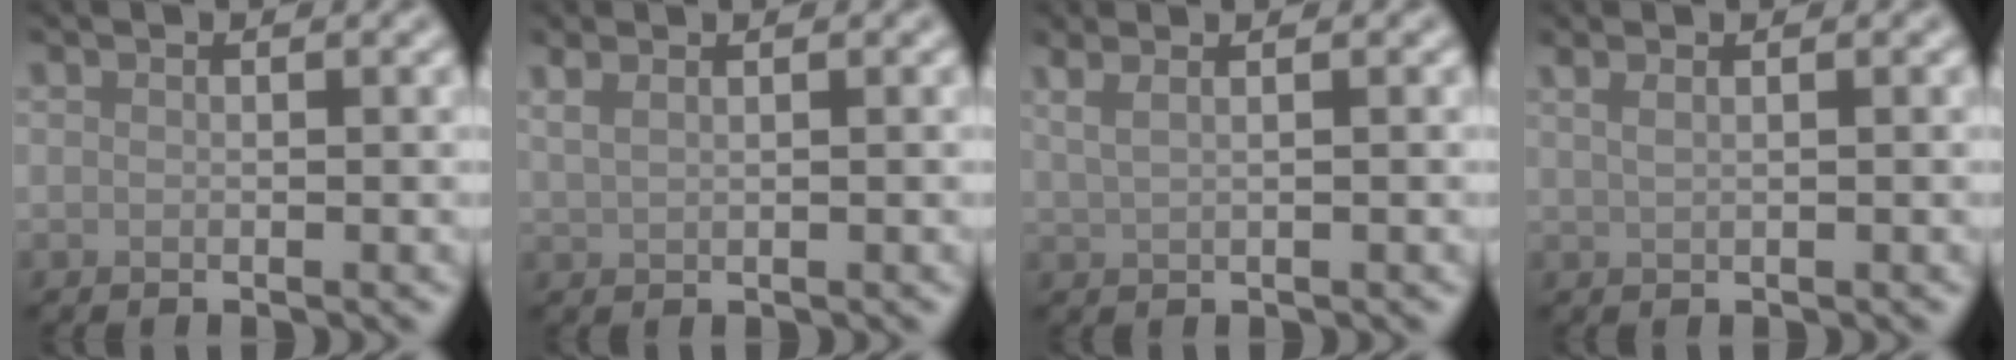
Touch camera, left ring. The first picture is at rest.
{"total": 1.8, "force": [1.3, 0.7, 1.1], "torque": [-0.019, 0.000, 0.019]}
{"total": 3.8, "force": [2.1, 1.8, 2.5], "torque": [-0.028, 0.017, 0.010]}
{"total": 2.1, "force": [1.2, 1.0, 1.4], "torque": [-0.017, -0.001, 0.006]}